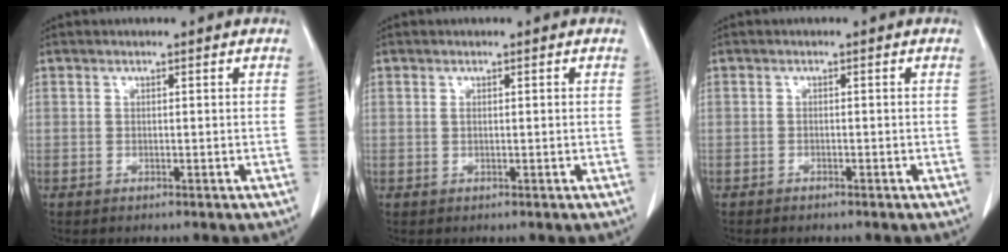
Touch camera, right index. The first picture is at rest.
{"total": 0.7, "force": [0.1, 0.4, 0.5], "torque": [-0.016, 0.004, 0.003]}
{"total": 1.4, "force": [-1.1, 0.6, 0.6], "torque": [-0.012, 0.000, -0.014]}